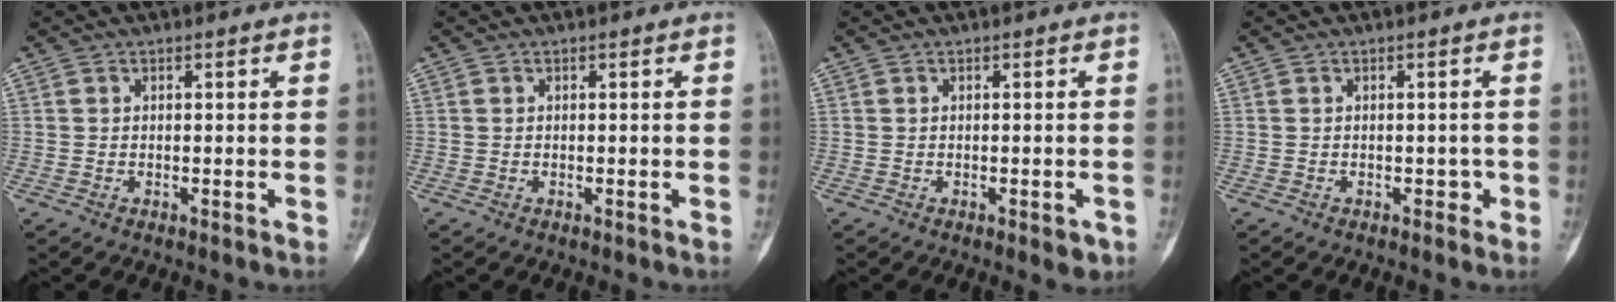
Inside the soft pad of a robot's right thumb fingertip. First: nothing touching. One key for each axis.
{"total": 0.0}
{"total": 2.1, "fx": -0.9, "fy": 0.9, "fz": 1.7, "tx": -0.015, "ty": 0.002, "tz": -0.008}
{"total": 1.3, "fx": -0.5, "fy": 1.0, "fz": 0.6, "tx": 0.002, "ty": 0.004, "tz": -0.008}